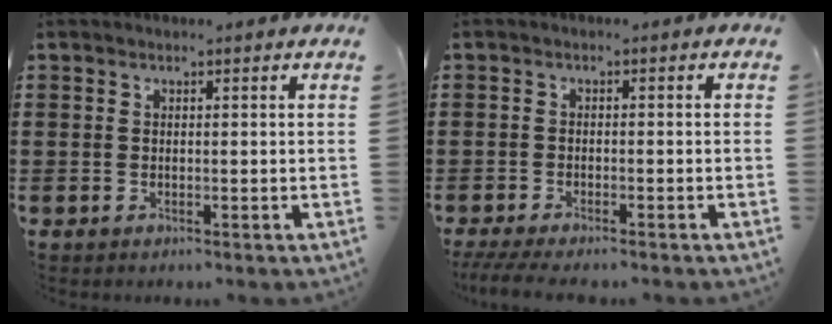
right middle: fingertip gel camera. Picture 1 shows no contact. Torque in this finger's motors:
{"motor_torque": [2.14, 0.00, 0.34, 0.09]}